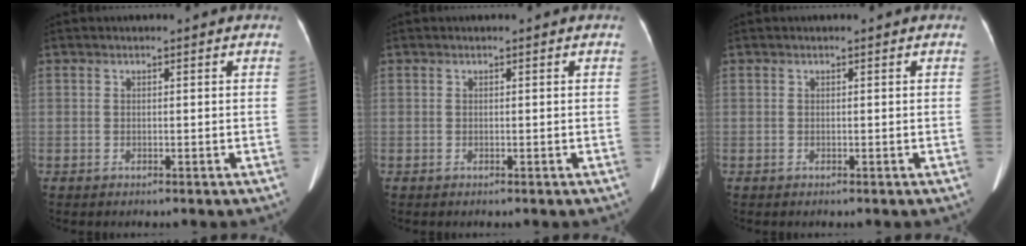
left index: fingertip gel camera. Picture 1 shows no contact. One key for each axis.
{"total": 0.0}
{"total": 0.0}